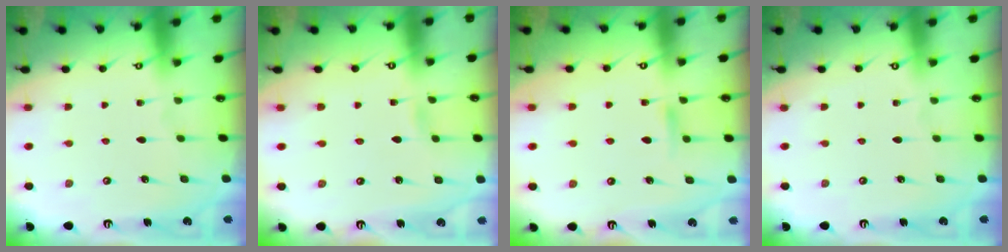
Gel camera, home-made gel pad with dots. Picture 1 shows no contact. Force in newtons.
{"total": 1.6, "press": 1.6, "slide": 0.2}
{"total": 6.1, "press": 6.0, "slide": 0.8}
{"total": 0.6, "press": 0.5, "slide": 0.4}